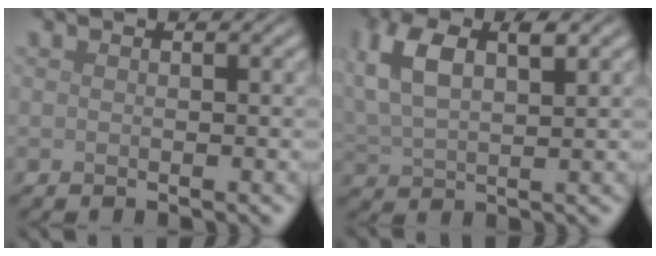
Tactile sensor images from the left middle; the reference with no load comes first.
{"total": 6.3, "force": [2.4, 3.3, 4.8], "torque": [-0.106, 0.009, 0.041]}